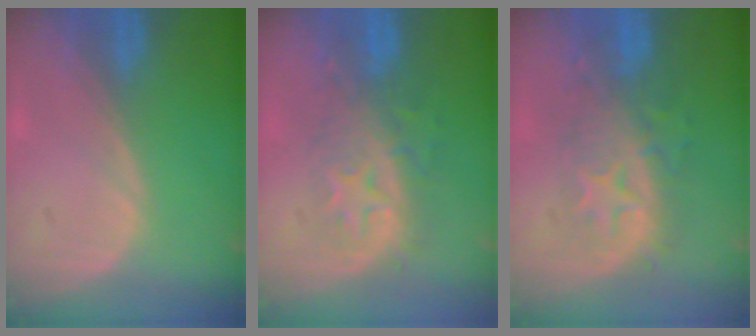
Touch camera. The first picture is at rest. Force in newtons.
{"total": 8.2, "press": 7.7, "slide": 2.8}
{"total": 8.3, "press": 8.0, "slide": 2.2}